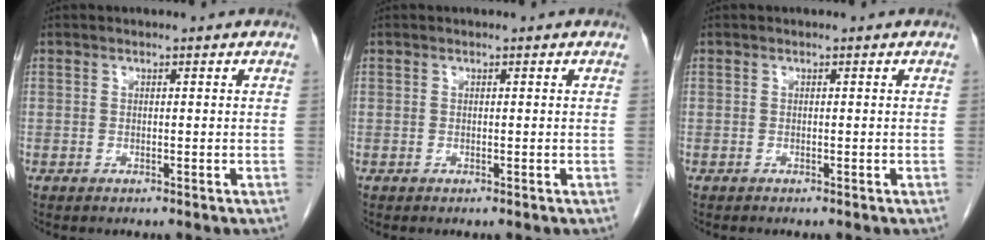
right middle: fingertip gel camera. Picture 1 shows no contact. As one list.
[{"total": 0.0}, {"total": 0.0}]